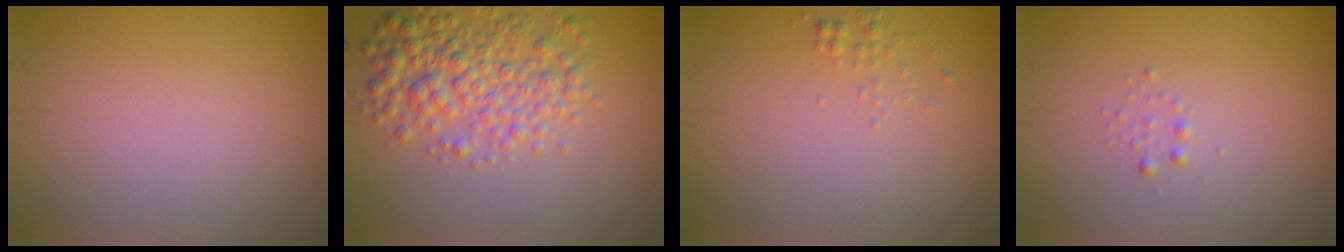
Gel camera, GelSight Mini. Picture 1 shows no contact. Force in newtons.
{"total": 5.2, "press": 5.2, "slide": 0.1}
{"total": 0.9, "press": 0.9, "slide": 0.0}
{"total": 0.6, "press": 0.6, "slide": 0.0}